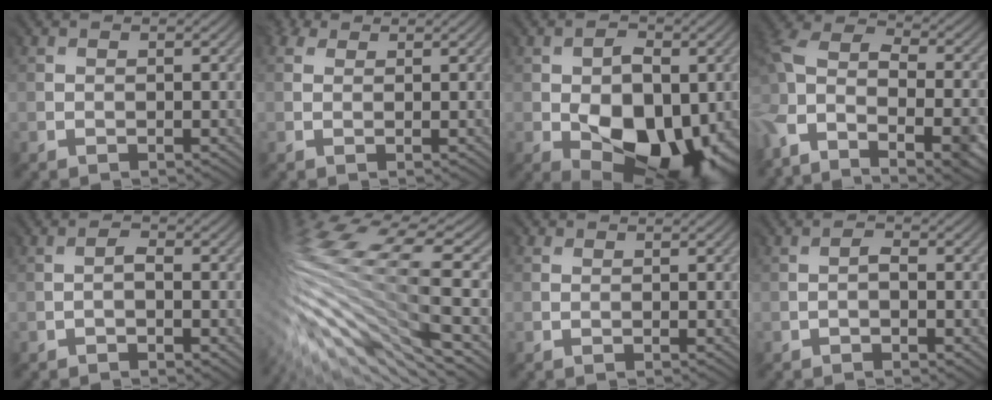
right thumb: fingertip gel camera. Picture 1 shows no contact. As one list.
[{"total": 2.1, "force": [1.3, 1.4, 0.9], "torque": [-0.020, 0.010, 0.023]}, {"total": 12.1, "force": [-2.5, 7.9, 8.9], "torque": [-0.122, -0.026, -0.031]}, {"total": 11.4, "force": [-6.9, 5.9, 6.9], "torque": [-0.168, -0.004, -0.122]}, {"total": 1.7, "force": [-1.2, 0.3, 1.1], "torque": [-0.020, 0.001, -0.018]}, {"total": 14.5, "force": [-2.0, 4.1, 13.7], "torque": [-0.303, 0.008, -0.028]}, {"total": 0.7, "force": [0.2, 0.6, 0.3], "torque": [-0.006, 0.001, 0.001]}, {"total": 1.4, "force": [-1.1, 0.4, 0.8], "torque": [-0.013, 0.000, -0.015]}]